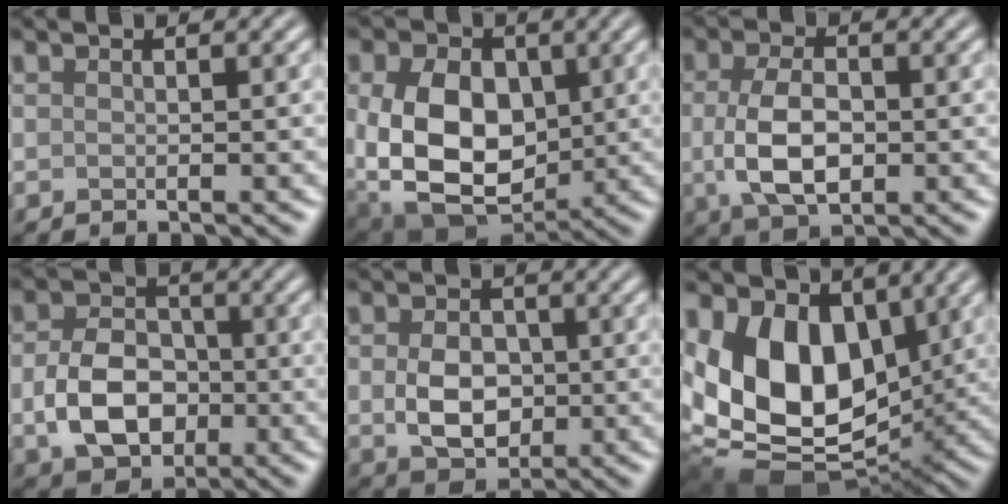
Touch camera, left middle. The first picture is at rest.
{"total": 12.8, "force": [0.4, 9.2, 8.9], "torque": [-0.170, -0.014, 0.019]}
{"total": 5.3, "force": [-0.4, 3.1, 4.3], "torque": [-0.094, -0.008, -0.006]}
{"total": 6.4, "force": [-1.3, 4.7, 4.1], "torque": [-0.086, -0.004, -0.026]}
{"total": 4.9, "force": [-0.3, 3.6, 3.3], "torque": [-0.065, -0.007, -0.003]}
{"total": 12.8, "force": [2.2, 8.5, 9.2], "torque": [-0.176, -0.015, 0.032]}